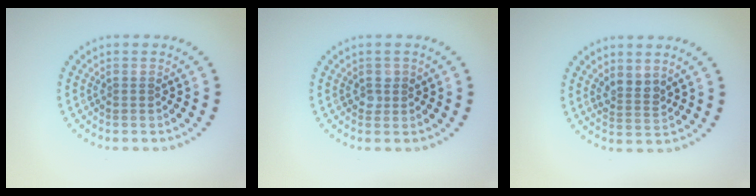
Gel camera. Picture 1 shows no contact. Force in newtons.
{"total": 1.1, "press": 1.1, "slide": 0.2}
{"total": 2.0, "press": 1.7, "slide": 1.1}